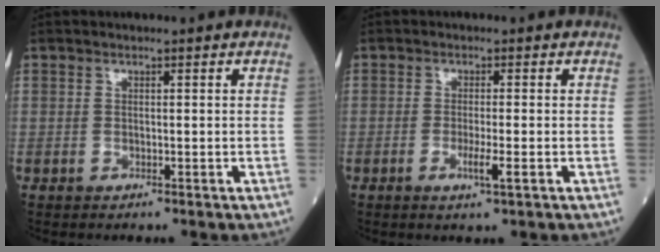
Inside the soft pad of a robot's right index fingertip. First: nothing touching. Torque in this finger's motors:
{"motor_torque": [0.48, -0.31, 0.24, 0.07]}